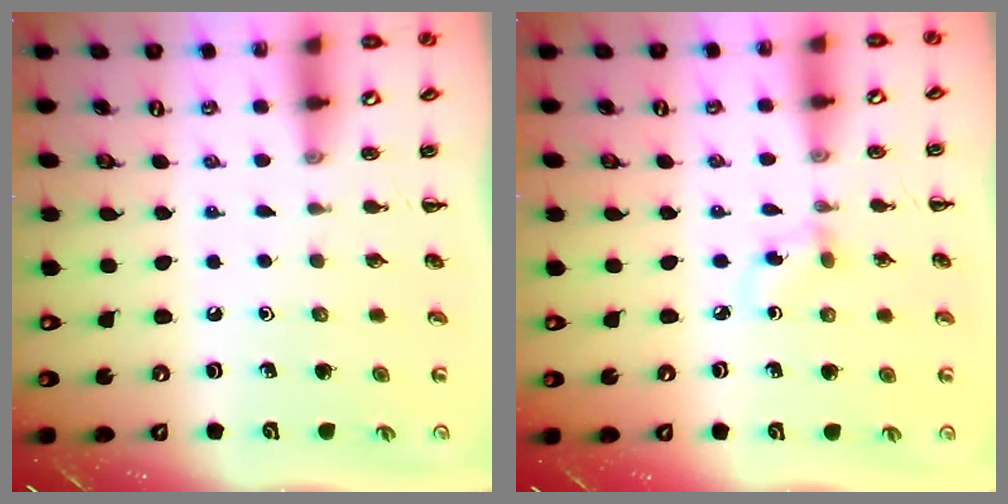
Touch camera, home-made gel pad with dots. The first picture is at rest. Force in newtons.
{"total": 3.5, "press": 3.2, "slide": 1.4}